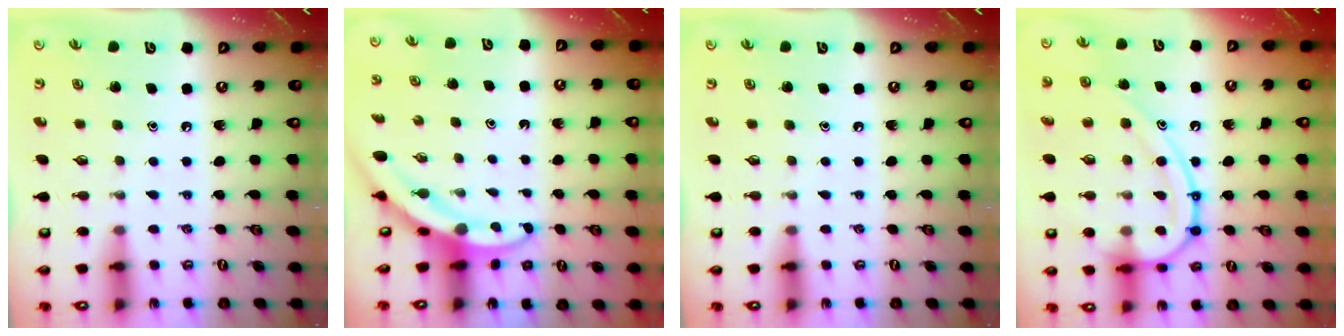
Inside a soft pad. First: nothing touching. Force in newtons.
{"total": 2.8, "press": 2.8, "slide": 0.3}
{"total": 0.0}
{"total": 16.0, "press": 16.0, "slide": 1.5}